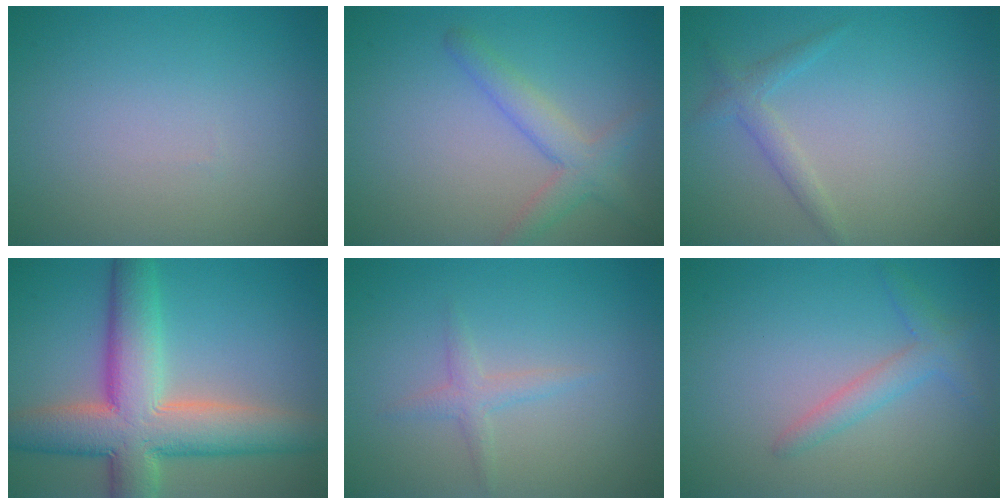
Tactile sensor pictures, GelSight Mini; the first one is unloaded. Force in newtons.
{"total": 3.0, "press": 3.0, "slide": 0.2}
{"total": 1.6, "press": 1.6, "slide": 0.1}
{"total": 10.2, "press": 10.2, "slide": 0.9}
{"total": 1.5, "press": 1.5, "slide": 0.1}
{"total": 2.2, "press": 2.2, "slide": 0.1}